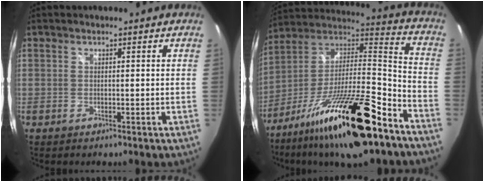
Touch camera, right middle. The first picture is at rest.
{"total": 27.3, "force": [-16.8, 6.5, 20.5], "torque": [-0.348, -0.019, -0.281]}